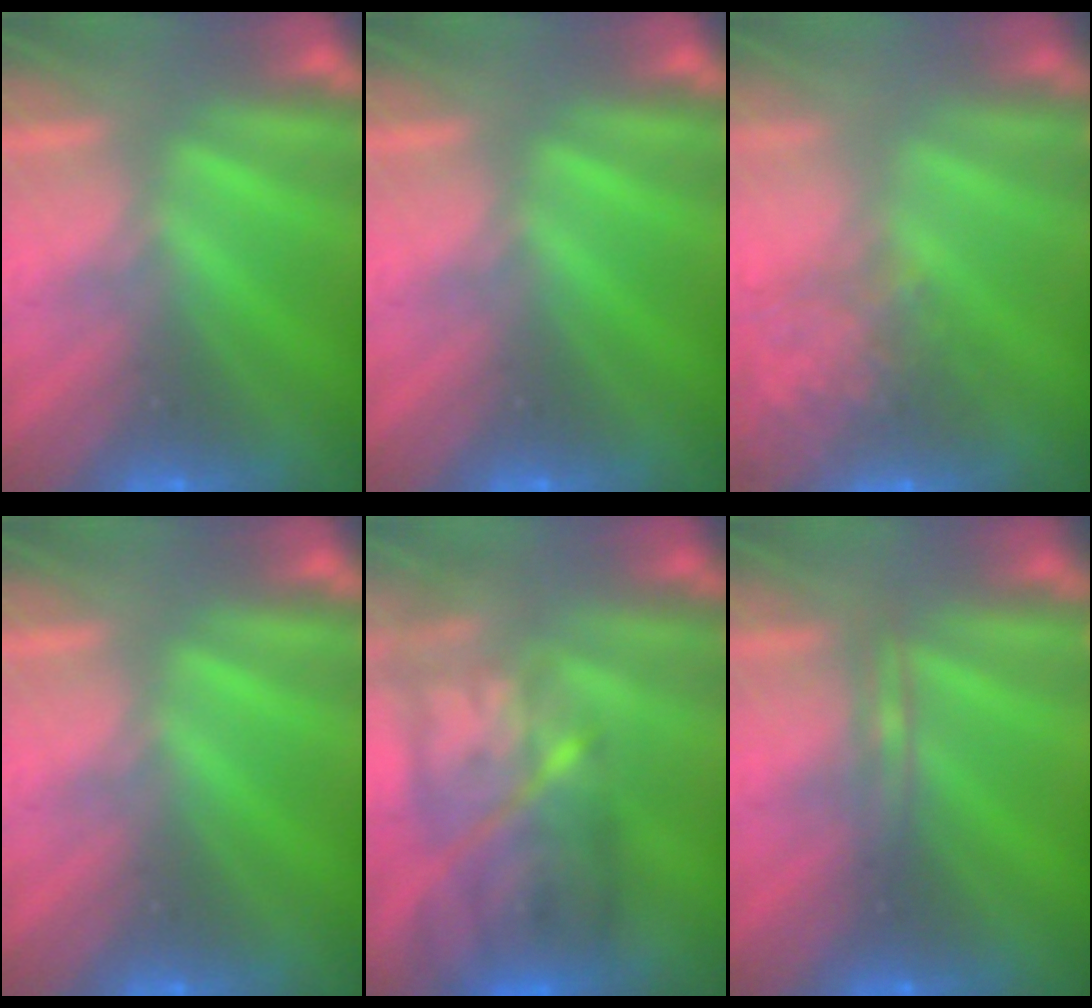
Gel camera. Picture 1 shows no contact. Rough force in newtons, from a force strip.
{"total": 0.0}
{"total": 8.1}
{"total": 0.0}
{"total": 9.4}
{"total": 2.3}